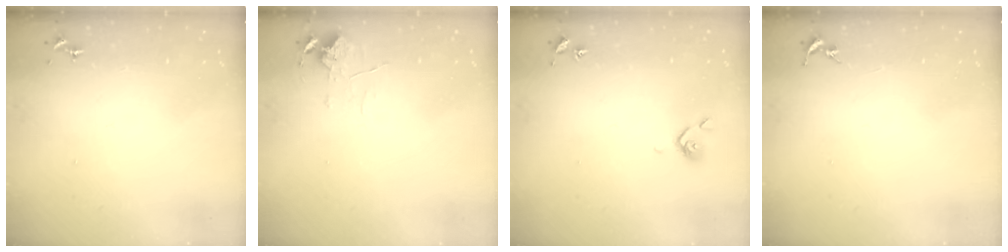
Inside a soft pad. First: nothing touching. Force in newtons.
{"total": 6.8, "press": 6.8, "slide": 0.5}
{"total": 4.7, "press": 4.6, "slide": 1.2}
{"total": 0.0}